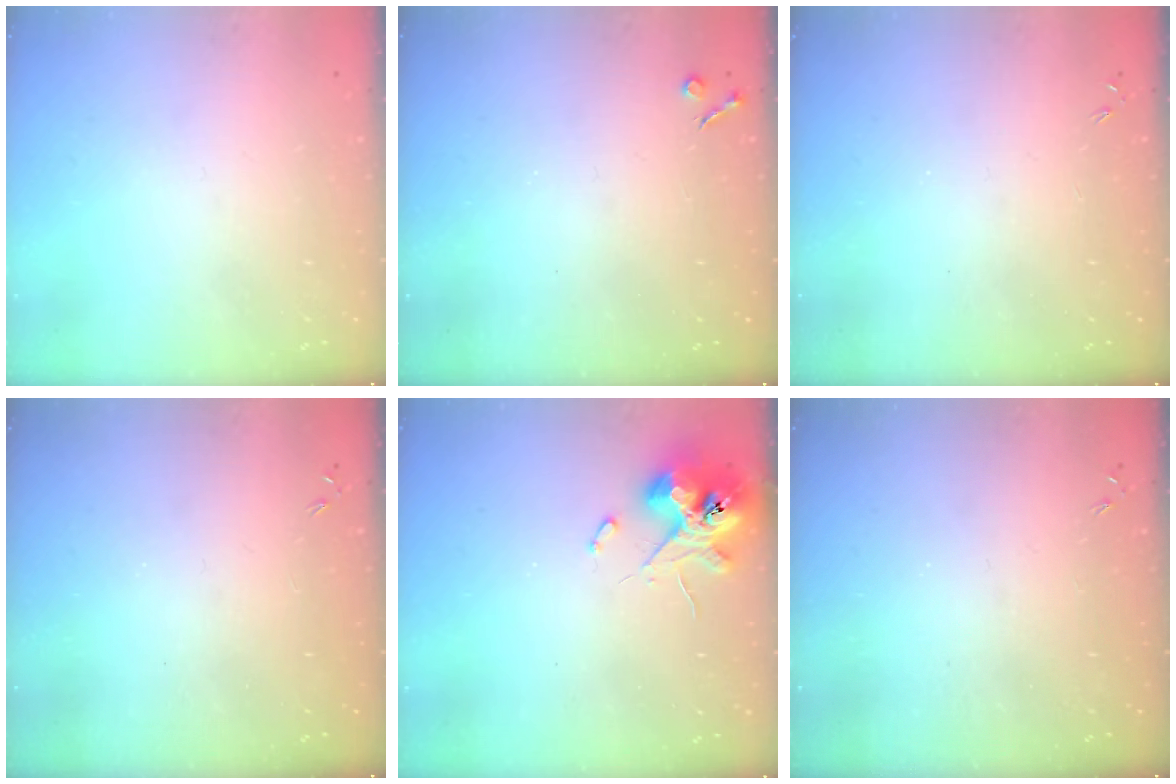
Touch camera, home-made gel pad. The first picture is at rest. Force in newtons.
{"total": 2.7, "press": 2.6, "slide": 0.5}
{"total": 0.0}
{"total": 0.0}
{"total": 11.1, "press": 11.0, "slide": 1.8}
{"total": 0.0}